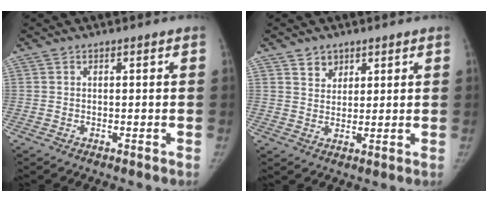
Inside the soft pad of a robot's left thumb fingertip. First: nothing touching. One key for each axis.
{"total": 3.5, "fx": 2.4, "fy": 2.5, "fz": 0.8, "tx": 0.008, "ty": -0.018, "tz": 0.043}